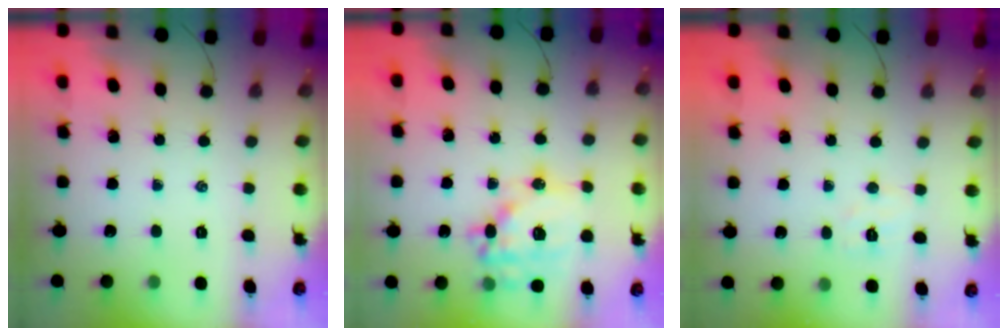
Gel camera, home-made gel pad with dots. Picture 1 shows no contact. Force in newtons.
{"total": 18.1, "press": 17.8, "slide": 3.2}
{"total": 4.0, "press": 3.9, "slide": 1.0}